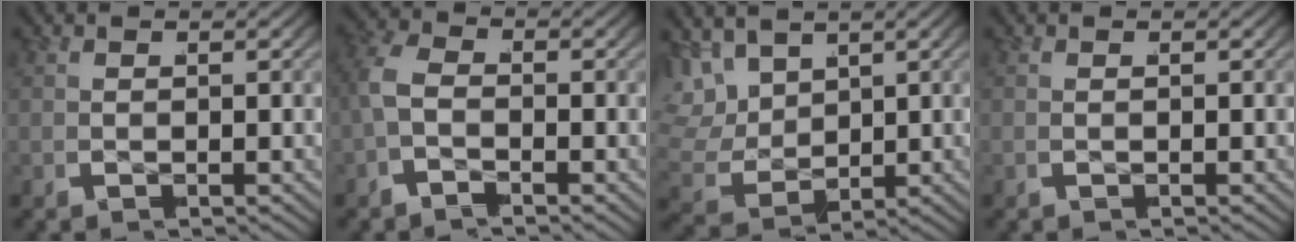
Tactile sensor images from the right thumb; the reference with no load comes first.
{"total": 2.7, "force": [-0.8, 2.0, 1.6], "torque": [-0.049, -0.005, -0.019]}
{"total": 7.4, "force": [0.8, 6.0, 4.2], "torque": [-0.123, -0.028, 0.022]}
{"total": 0.0}